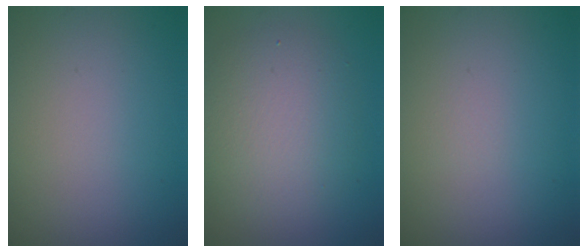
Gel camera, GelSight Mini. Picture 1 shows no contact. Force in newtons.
{"total": 5.1, "press": 5.1, "slide": 0.2}
{"total": 0.0}